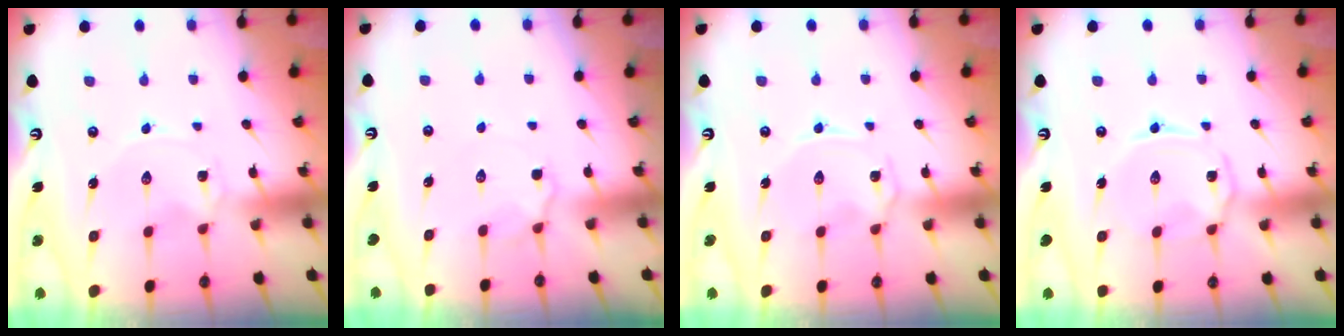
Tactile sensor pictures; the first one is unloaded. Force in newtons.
{"total": 3.3, "press": 3.2, "slide": 1.0}
{"total": 0.6, "press": 0.6, "slide": 0.2}
{"total": 2.7, "press": 2.7, "slide": 0.4}